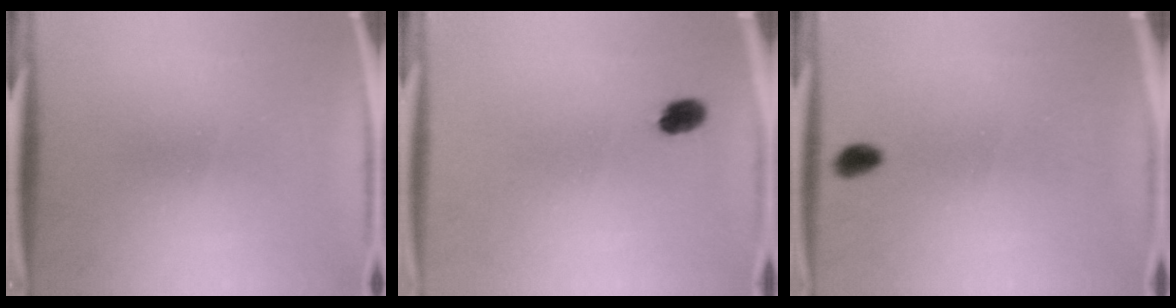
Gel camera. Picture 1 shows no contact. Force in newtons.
{"total": 3.1}
{"total": 2.1}